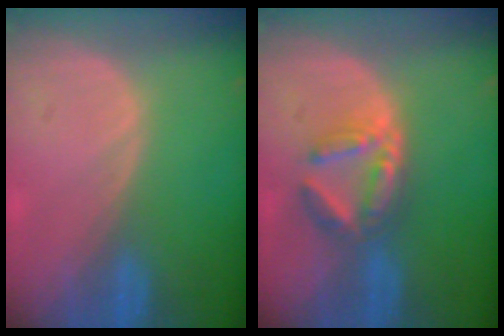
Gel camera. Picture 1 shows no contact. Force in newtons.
{"total": 5.9, "press": 5.6, "slide": 1.7}